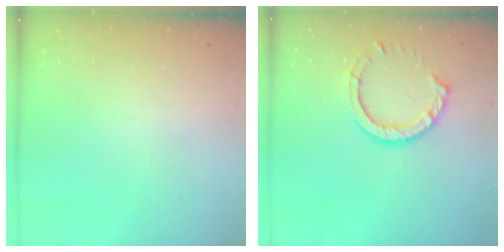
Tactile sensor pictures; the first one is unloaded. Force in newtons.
{"total": 9.5, "press": 9.5, "slide": 1.1}